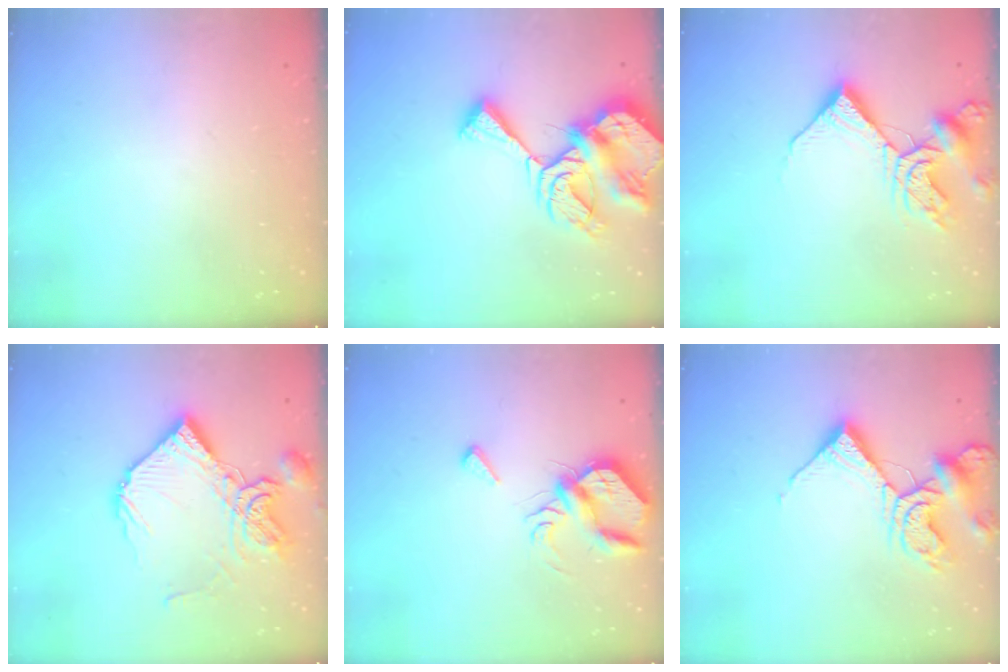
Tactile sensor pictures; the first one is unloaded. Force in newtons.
{"total": 13.3, "press": 13.3, "slide": 1.5}
{"total": 11.9, "press": 11.8, "slide": 1.4}
{"total": 15.6, "press": 15.5, "slide": 1.8}
{"total": 7.3, "press": 7.2, "slide": 0.7}
{"total": 12.0, "press": 11.9, "slide": 1.5}